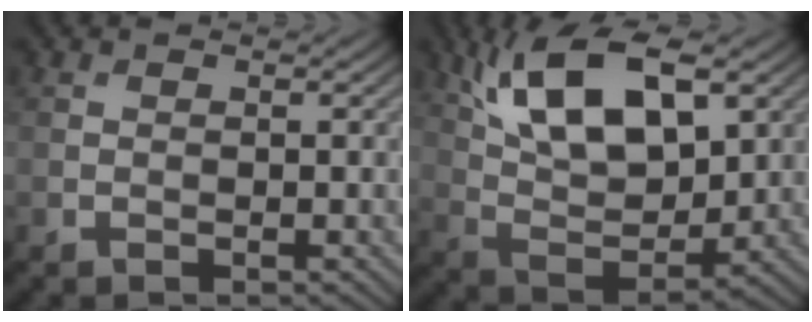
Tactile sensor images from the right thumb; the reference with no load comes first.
{"total": 13.6, "force": [6.3, 6.1, 10.4], "torque": [-0.206, 0.004, 0.119]}